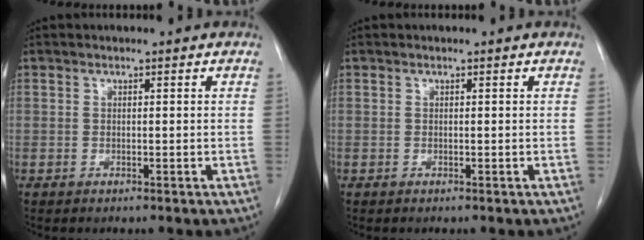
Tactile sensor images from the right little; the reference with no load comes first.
{"total": 0.0}